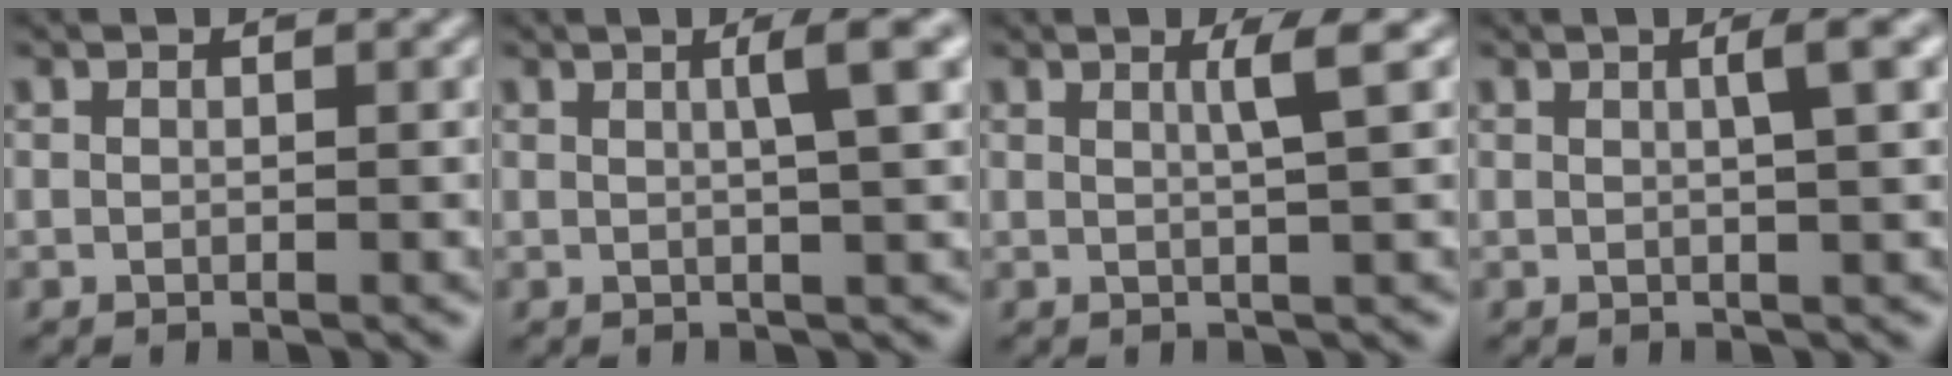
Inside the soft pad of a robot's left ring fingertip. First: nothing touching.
{"total": 3.7, "force": [1.1, 0.6, 3.5], "torque": [-0.041, 0.010, 0.013]}
{"total": 2.3, "force": [0.8, 0.3, 2.1], "torque": [-0.032, 0.004, 0.009]}
{"total": 3.1, "force": [0.8, 0.7, 2.9], "torque": [-0.031, 0.012, 0.008]}